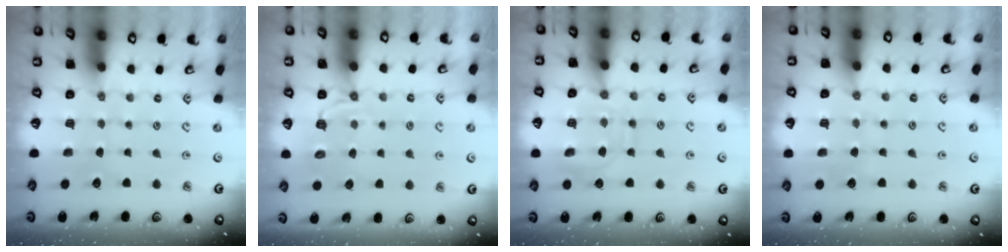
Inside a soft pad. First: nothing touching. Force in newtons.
{"total": 3.7, "press": 3.1, "slide": 2.0}
{"total": 11.7, "press": 11.7, "slide": 0.7}
{"total": 3.9, "press": 3.8, "slide": 0.6}